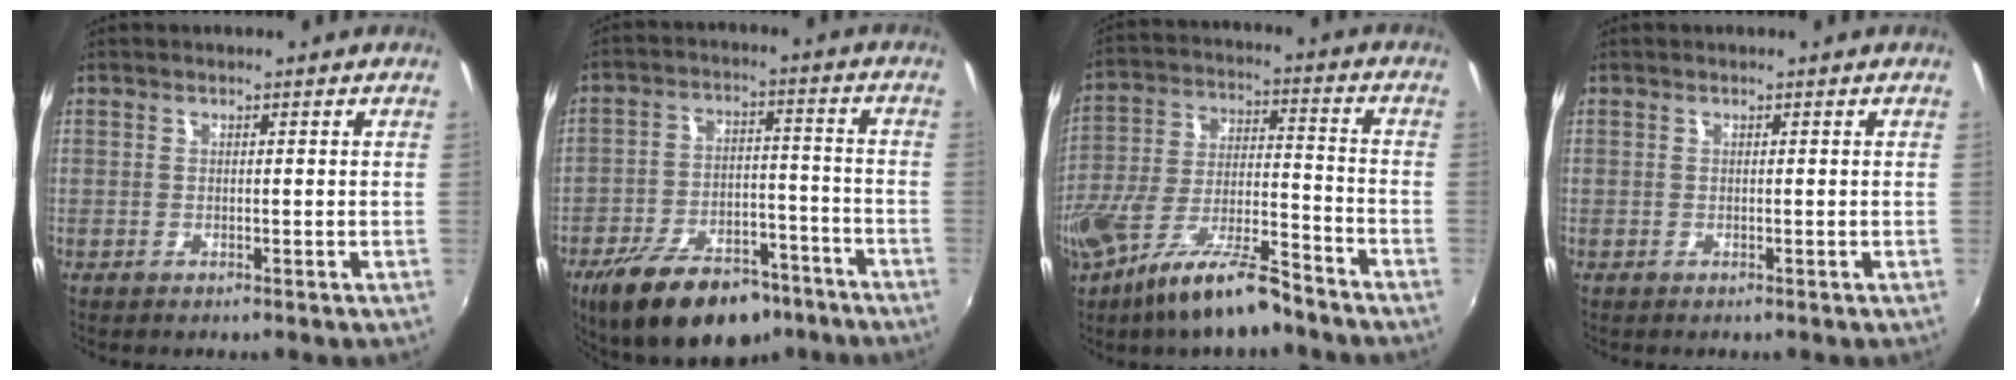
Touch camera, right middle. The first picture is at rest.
{"total": 19.0, "force": [-13.3, 9.0, 10.2], "torque": [-0.197, -0.008, -0.196]}
{"total": 14.4, "force": [-9.8, 3.6, 9.9], "torque": [-0.195, -0.025, -0.174]}
{"total": 0.0}